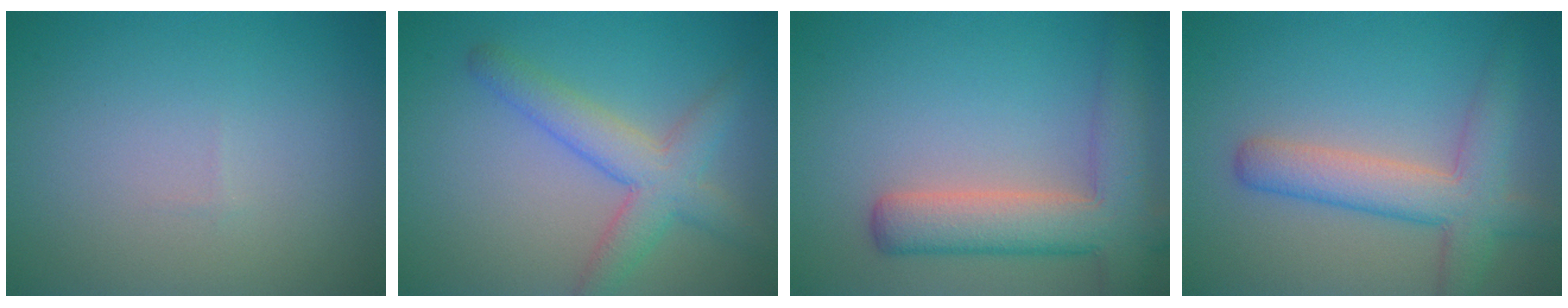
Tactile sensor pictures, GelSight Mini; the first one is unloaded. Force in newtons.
{"total": 4.5, "press": 4.5, "slide": 0.2}
{"total": 6.8, "press": 6.7, "slide": 0.6}
{"total": 4.9, "press": 4.9, "slide": 0.2}